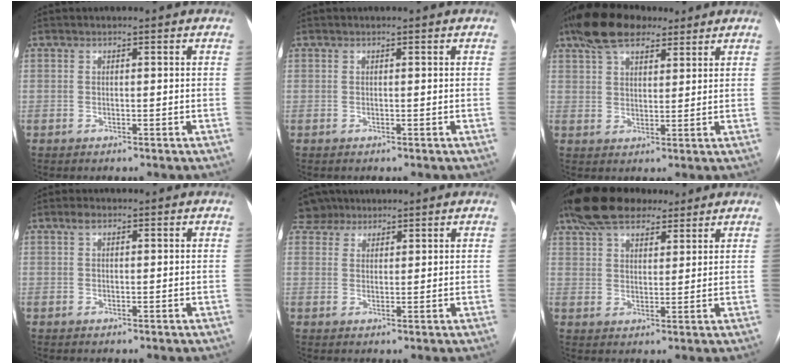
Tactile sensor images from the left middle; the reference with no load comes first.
{"total": 0.0}
{"total": 10.0, "force": [7.2, 4.2, 5.4], "torque": [-0.104, 0.032, 0.128]}
{"total": 1.3, "force": [0.7, 0.6, 0.9], "torque": [-0.020, 0.013, 0.013]}
{"total": 4.2, "force": [3.5, 2.3, 0.2], "torque": [-0.009, 0.021, 0.066]}
{"total": 13.0, "force": [10.0, 5.3, 6.4], "torque": [-0.117, 0.046, 0.172]}